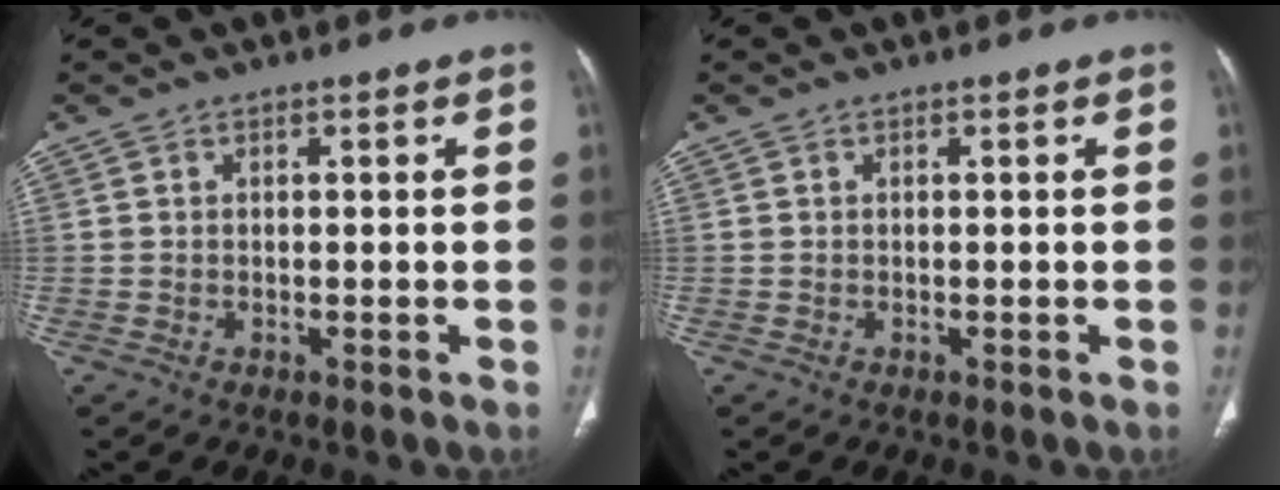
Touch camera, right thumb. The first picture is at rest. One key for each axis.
{"total": 0.0}